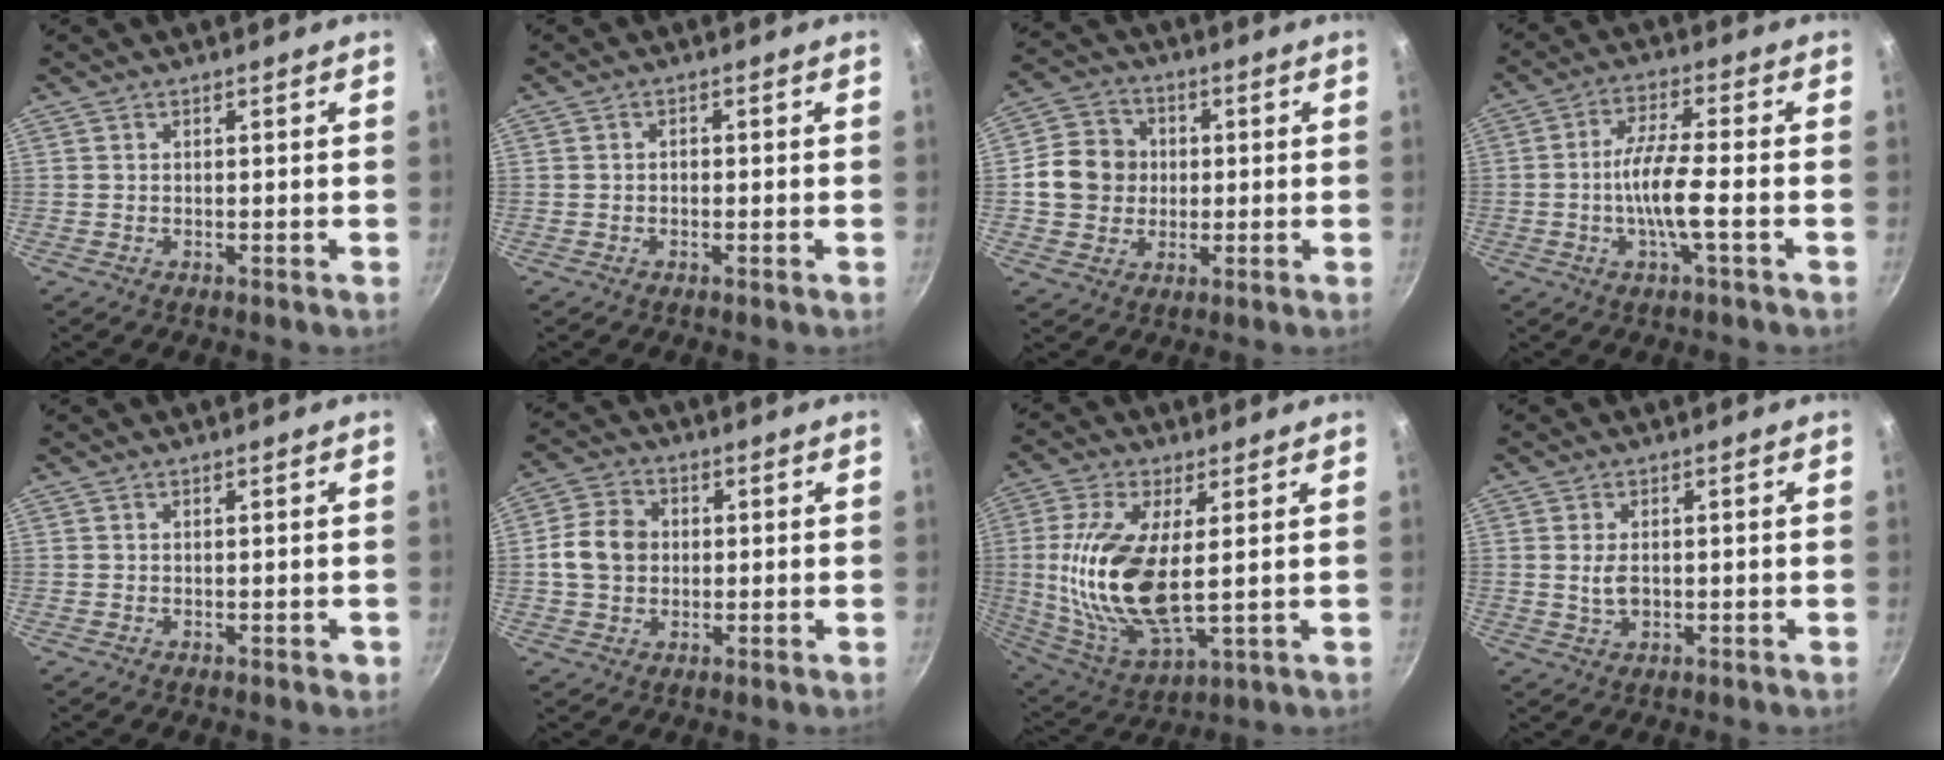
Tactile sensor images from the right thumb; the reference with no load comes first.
{"total": 0.9, "force": [-0.3, 0.7, 0.5], "torque": [-0.009, 0.004, -0.006]}
{"total": 10.0, "force": [0.3, 9.0, 4.3], "torque": [-0.045, 0.014, -0.004]}
{"total": 9.0, "force": [-2.2, 1.6, 8.5], "torque": [-0.170, 0.023, -0.049]}
{"total": 0.7, "force": [-0.3, 0.4, 0.5], "torque": [-0.004, 0.003, -0.002]}
{"total": 8.1, "force": [0.3, 6.7, 4.6], "torque": [-0.064, 0.012, -0.007]}
{"total": 17.9, "force": [1.5, 7.6, 16.1], "torque": [-0.333, -0.015, 0.036]}
{"total": 3.4, "force": [0.0, 2.2, 2.7], "torque": [-0.043, -0.001, 0.001]}